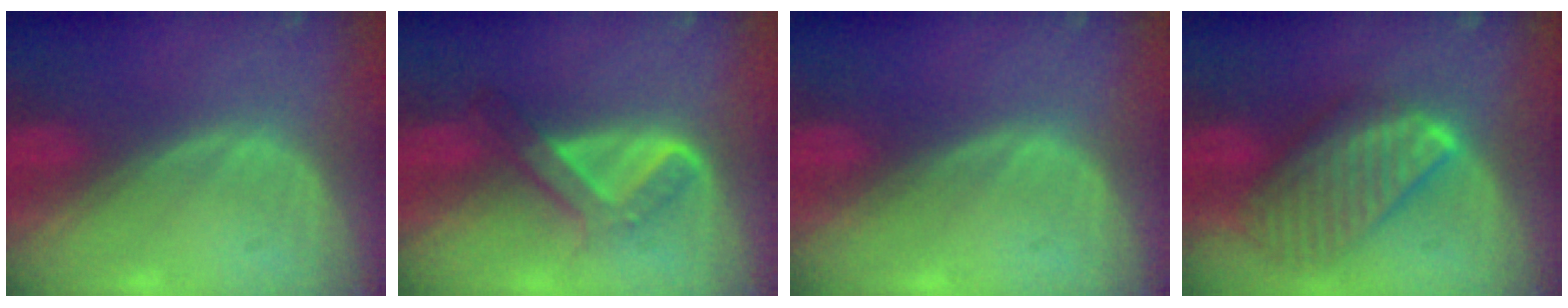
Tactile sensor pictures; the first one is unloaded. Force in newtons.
{"total": 5.3, "press": 5.1, "slide": 1.4}
{"total": 0.0}
{"total": 9.8, "press": 8.4, "slide": 5.0}